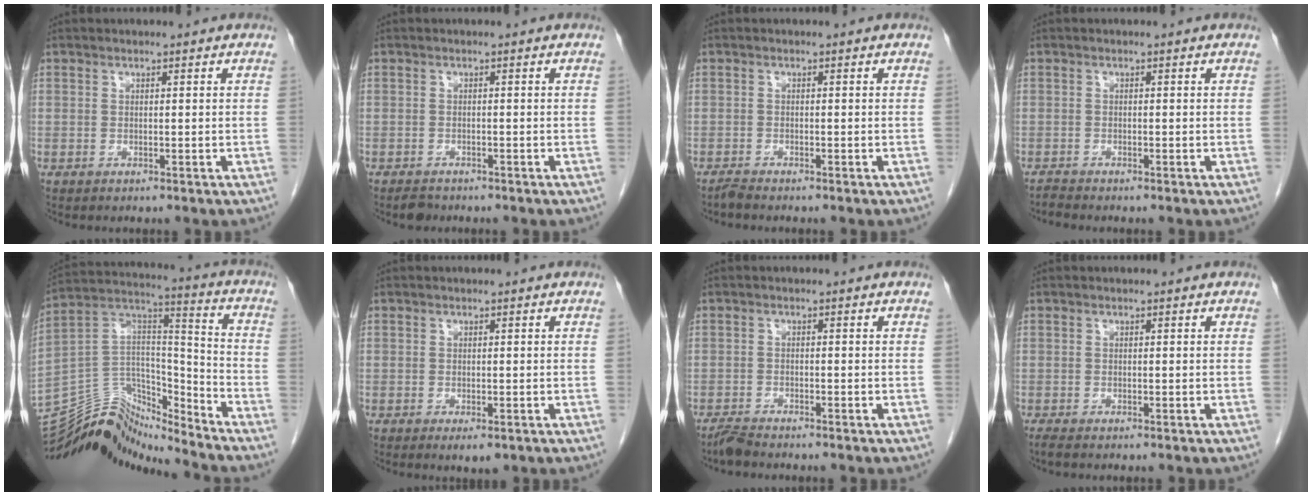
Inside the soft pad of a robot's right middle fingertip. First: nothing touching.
{"total": 1.6, "force": [-1.3, 0.7, 0.5], "torque": [-0.013, -0.001, -0.020]}
{"total": 1.0, "force": [-1.0, -0.1, 0.3], "torque": [-0.011, -0.003, -0.021]}
{"total": 1.0, "force": [0.9, -0.3, -0.3], "torque": [-0.002, -0.009, 0.013]}
{"total": 11.5, "force": [-11.3, 2.1, 0.7], "torque": [-0.011, 0.091, -0.207]}
{"total": 1.8, "force": [-0.9, 0.7, 1.4], "torque": [-0.020, -0.004, -0.008]}
{"total": 2.1, "force": [-2.0, 0.1, 0.7], "torque": [-0.020, -0.007, -0.039]}
{"total": 0.8, "force": [-0.7, 0.0, 0.5], "torque": [-0.012, -0.003, -0.014]}